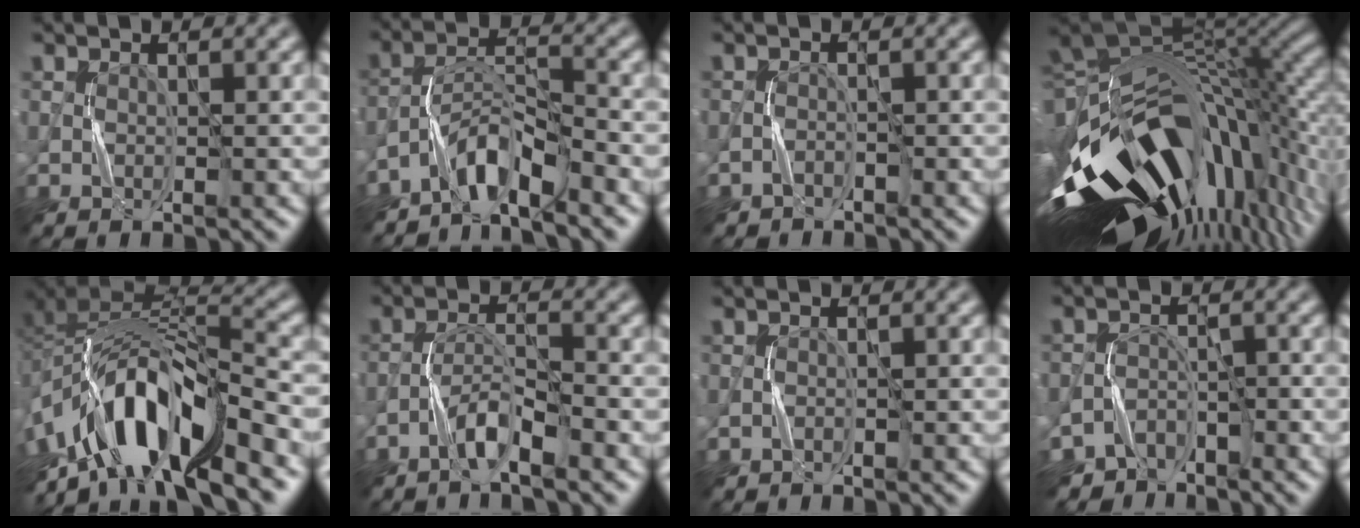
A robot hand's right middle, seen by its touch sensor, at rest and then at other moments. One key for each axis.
{"total": 4.6, "fx": -3.8, "fy": 0.9, "fz": 2.5, "tx": -0.044, "ty": 0.010, "tz": -0.082}
{"total": 1.1, "fx": -1.0, "fy": 0.4, "fz": -0.1, "tx": 0.002, "ty": 0.008, "tz": -0.016}
{"total": 18.4, "fx": -5.5, "fy": 9.2, "fz": 14.9, "tx": -0.280, "ty": -0.005, "tz": -0.098}
{"total": 12.1, "fx": -6.7, "fy": 4.4, "fz": 9.1, "tx": -0.149, "ty": 0.016, "tz": -0.122}
{"total": 3.0, "fx": -2.2, "fy": 0.4, "fz": 1.9, "tx": -0.039, "ty": 0.013, "tz": -0.045}
{"total": 0.5, "fx": -0.5, "fy": 0.2, "fz": 0.1, "tx": -0.003, "ty": 0.004, "tz": -0.007}
{"total": 4.3, "fx": -3.8, "fy": 1.9, "fz": 0.6, "tx": 0.001, "ty": -0.005, "tz": -0.072}